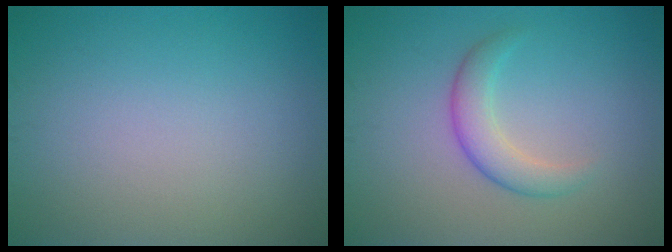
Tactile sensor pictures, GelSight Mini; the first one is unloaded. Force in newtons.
{"total": 2.8, "press": 2.8, "slide": 0.1}